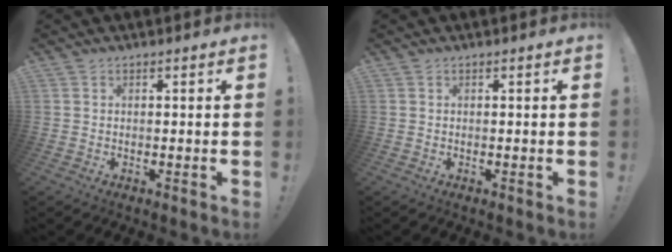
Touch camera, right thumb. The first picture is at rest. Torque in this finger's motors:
{"motor_torque": [0.01, 0.00, 0.01, 0.00, 0.01]}